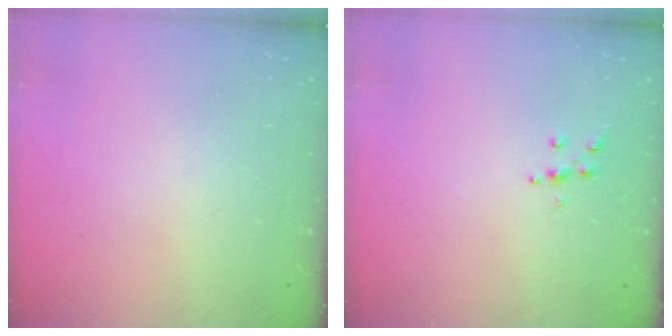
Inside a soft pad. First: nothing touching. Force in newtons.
{"total": 4.5, "press": 4.5, "slide": 0.5}